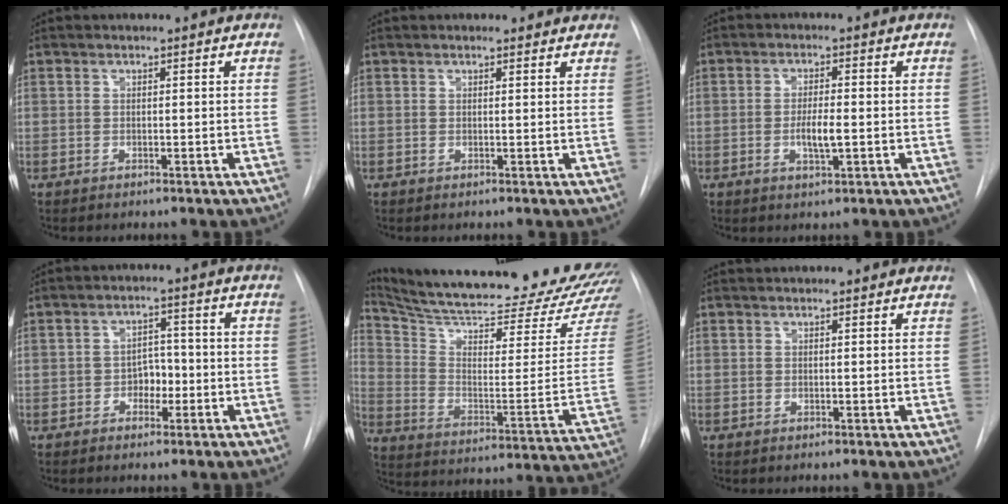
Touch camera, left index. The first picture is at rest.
{"total": 3.2, "force": [2.9, 1.2, 0.8], "torque": [-0.008, 0.016, 0.028]}
{"total": 3.9, "force": [-0.8, 0.8, 3.7], "torque": [-0.071, -0.004, -0.011]}
{"total": 3.5, "force": [-1.2, 2.4, 2.3], "torque": [-0.028, 0.008, -0.020]}
{"total": 29.2, "force": [26.9, 0.0, 11.5], "torque": [-0.191, -0.121, 0.372]}
{"total": 4.6, "force": [4.3, 1.0, 1.2], "torque": [-0.015, 0.033, 0.049]}